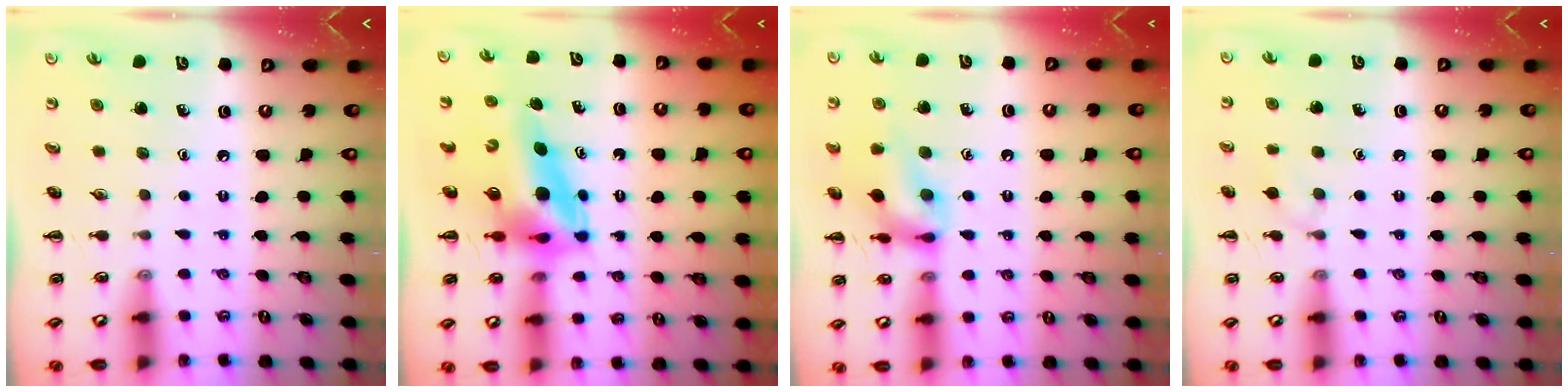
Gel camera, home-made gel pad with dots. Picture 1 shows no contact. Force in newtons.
{"total": 9.6, "press": 9.2, "slide": 3.0}
{"total": 13.9, "press": 13.9, "slide": 1.1}
{"total": 6.2, "press": 5.9, "slide": 1.8}